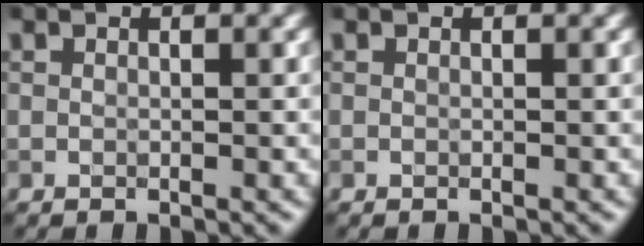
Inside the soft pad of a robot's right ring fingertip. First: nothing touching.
{"total": 0.0}